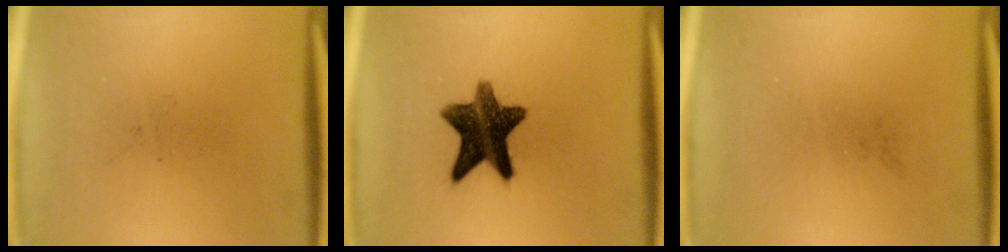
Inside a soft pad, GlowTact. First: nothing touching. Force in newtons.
{"total": 12.0}
{"total": 0.0}